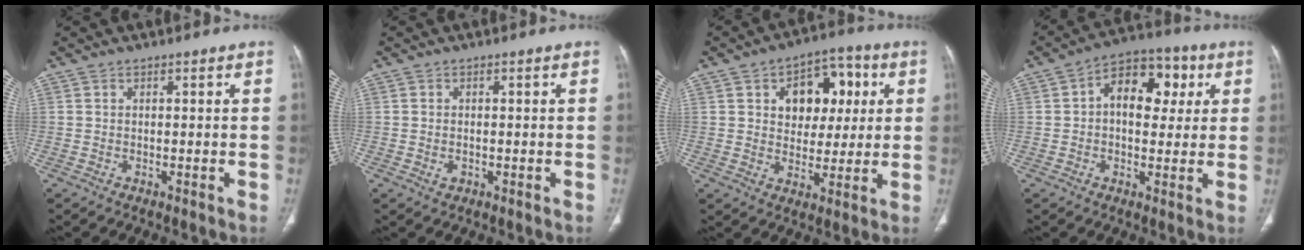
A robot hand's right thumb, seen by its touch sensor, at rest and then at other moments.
{"total": 1.5, "force": [-0.3, 1.1, 0.9], "torque": [-0.015, 0.004, -0.002]}
{"total": 12.9, "force": [3.5, 9.1, 8.4], "torque": [-0.066, 0.007, 0.053]}
{"total": 12.1, "force": [2.5, 7.9, 8.8], "torque": [-0.087, 0.019, 0.028]}